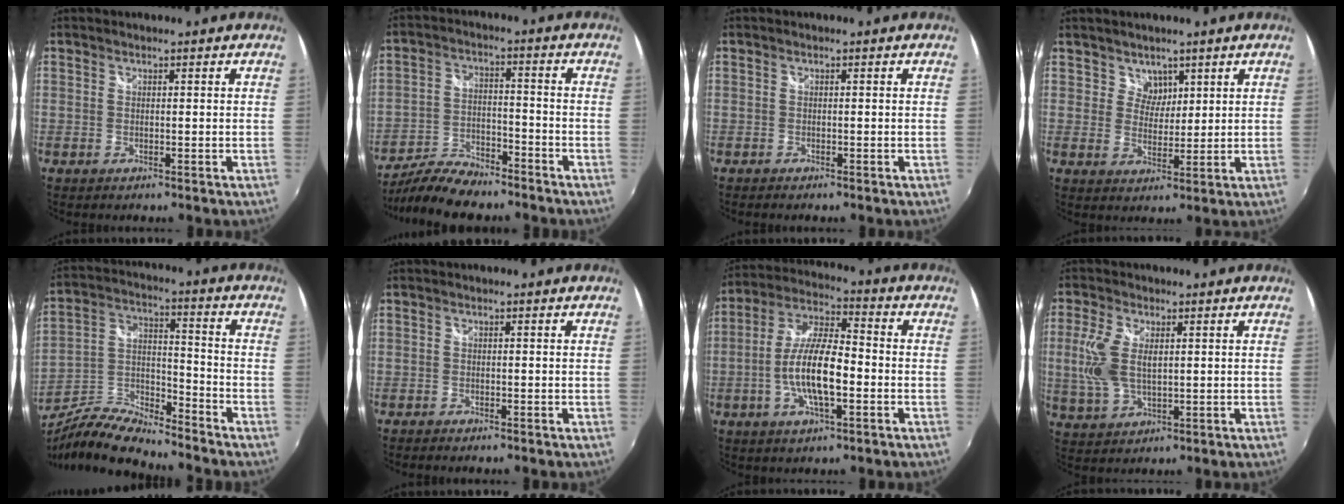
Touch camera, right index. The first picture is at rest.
{"total": 12.3, "force": [-10.6, 3.5, 5.2], "torque": [-0.125, -0.012, -0.185]}
{"total": 0.9, "force": [-0.8, 0.3, 0.3], "torque": [-0.012, -0.005, -0.016]}
{"total": 3.6, "force": [2.2, 2.8, 0.3], "torque": [0.003, 0.000, 0.038]}
{"total": 12.8, "force": [-10.4, 3.1, 6.9], "torque": [-0.151, -0.005, -0.202]}
{"total": 1.7, "force": [-1.5, 0.4, 0.7], "torque": [-0.019, -0.011, -0.026]}
{"total": 12.6, "force": [-3.1, 3.8, 11.6], "torque": [-0.235, 0.002, -0.060]}
{"total": 8.4, "force": [1.2, 4.4, 7.1], "torque": [-0.161, 0.002, 0.026]}